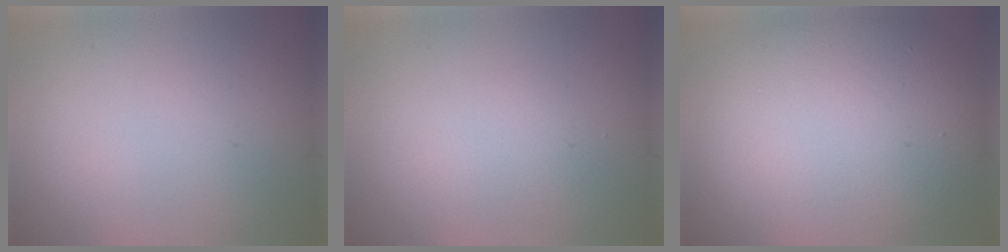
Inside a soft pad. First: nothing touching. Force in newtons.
{"total": 1.7, "press": 1.7, "slide": 0.1}
{"total": 12.5, "press": 12.4, "slide": 0.9}